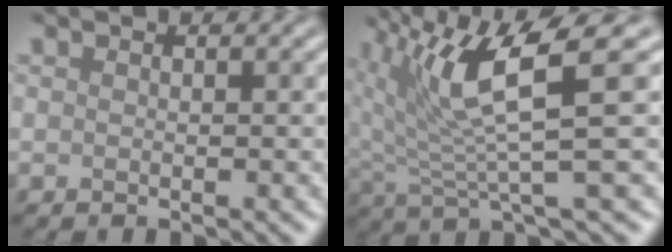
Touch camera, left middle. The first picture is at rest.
{"total": 7.4, "force": [2.9, 1.5, 6.6], "torque": [-0.132, 0.000, 0.051]}